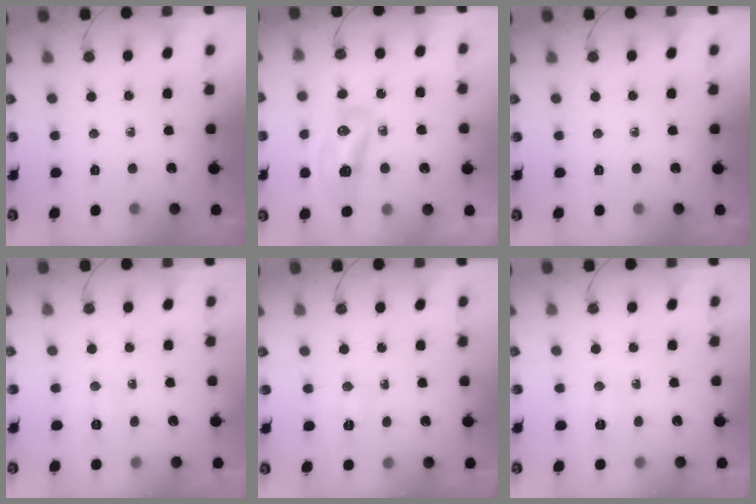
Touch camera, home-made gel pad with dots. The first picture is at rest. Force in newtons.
{"total": 20.6, "press": 14.9, "slide": 14.3}
{"total": 0.0}
{"total": 3.4, "press": 3.2, "slide": 1.2}
{"total": 3.9, "press": 3.9, "slide": 0.7}
{"total": 16.5, "press": 4.4, "slide": 15.9}